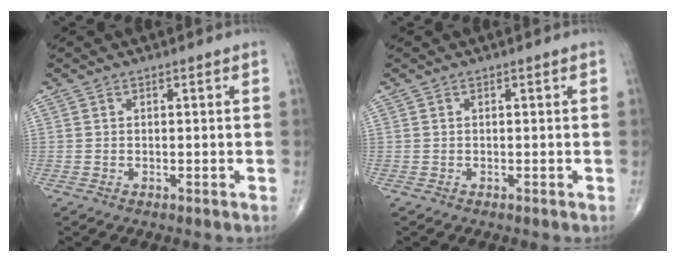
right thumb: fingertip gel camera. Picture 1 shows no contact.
{"total": 0.0}